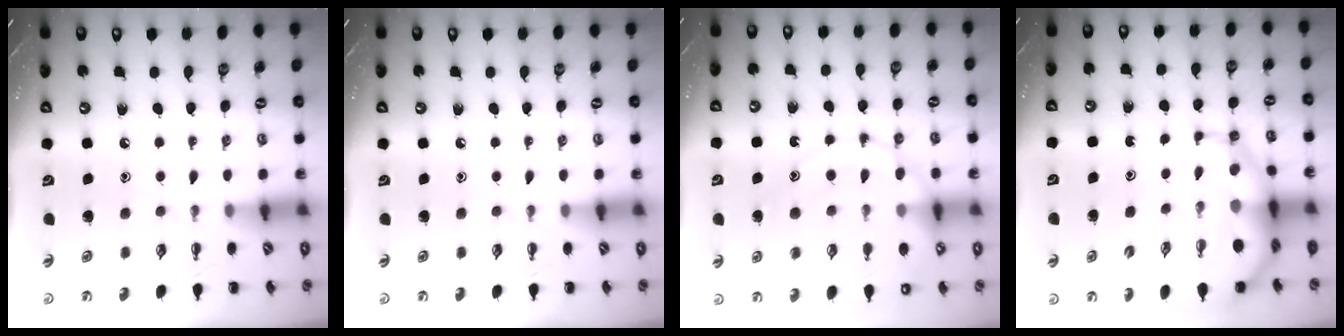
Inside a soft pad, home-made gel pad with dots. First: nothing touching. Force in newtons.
{"total": 0.0}
{"total": 15.8, "press": 15.7, "slide": 1.8}
{"total": 10.7, "press": 10.4, "slide": 2.9}